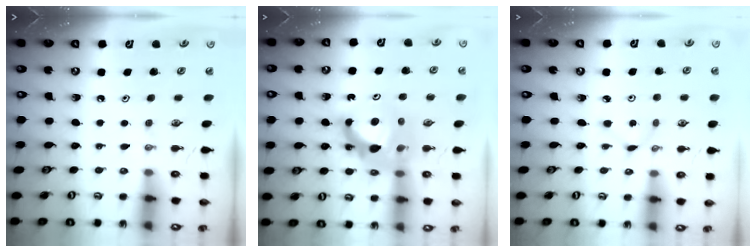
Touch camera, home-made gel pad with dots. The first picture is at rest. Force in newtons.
{"total": 12.3, "press": 12.2, "slide": 1.1}
{"total": 2.8, "press": 2.8, "slide": 0.1}